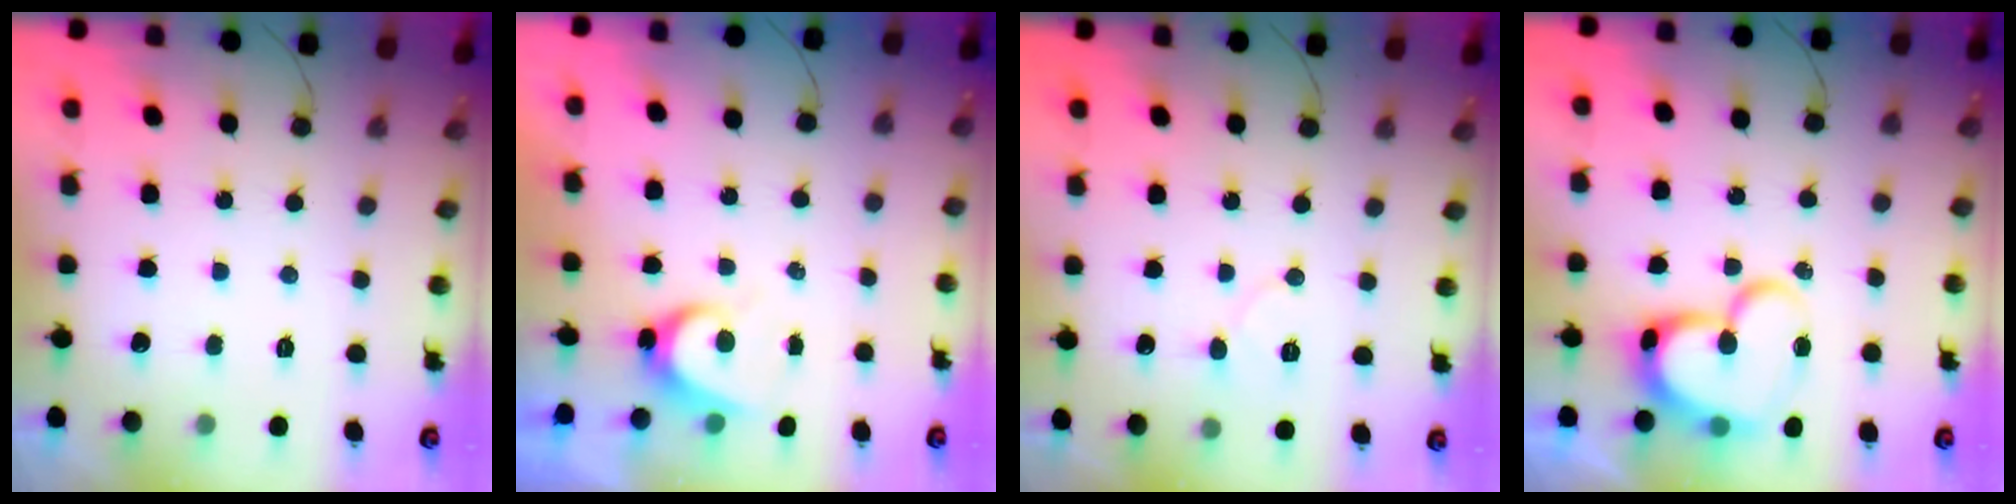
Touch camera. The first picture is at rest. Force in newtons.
{"total": 4.4, "press": 4.4, "slide": 0.6}
{"total": 6.3, "press": 6.3, "slide": 0.7}
{"total": 17.1, "press": 17.0, "slide": 1.7}